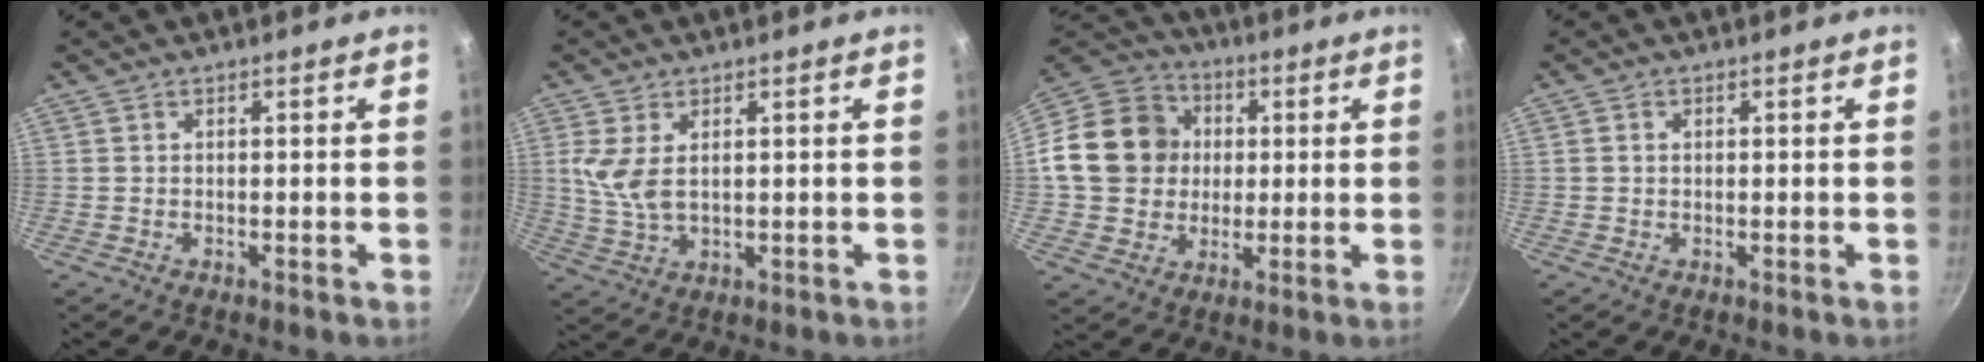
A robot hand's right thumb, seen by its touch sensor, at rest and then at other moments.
{"total": 6.4, "force": [1.5, 3.4, 5.2], "torque": [-0.106, -0.009, 0.035]}
{"total": 17.0, "force": [1.4, 14.8, 8.3], "torque": [-0.127, 0.027, 0.017]}
{"total": 0.9, "force": [0.1, 0.7, 0.4], "torque": [-0.007, 0.005, 0.000]}